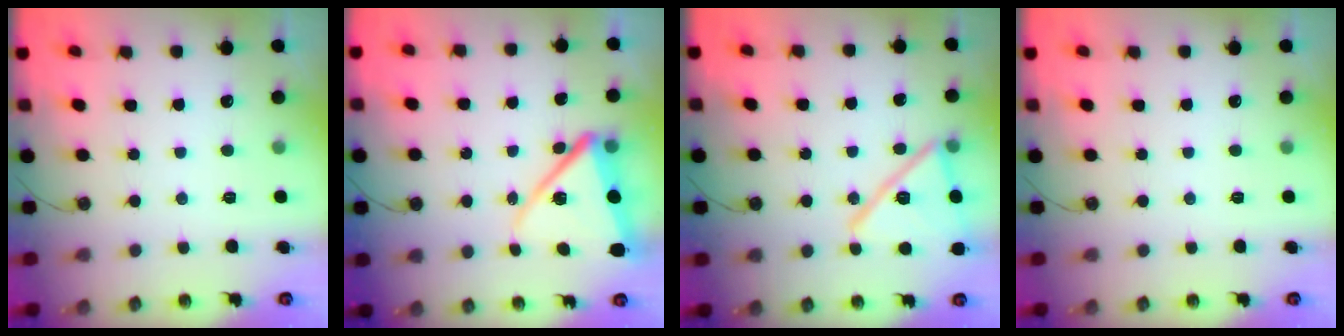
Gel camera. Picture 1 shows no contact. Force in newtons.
{"total": 13.5, "press": 13.4, "slide": 1.4}
{"total": 18.3, "press": 18.3, "slide": 1.8}
{"total": 0.0}